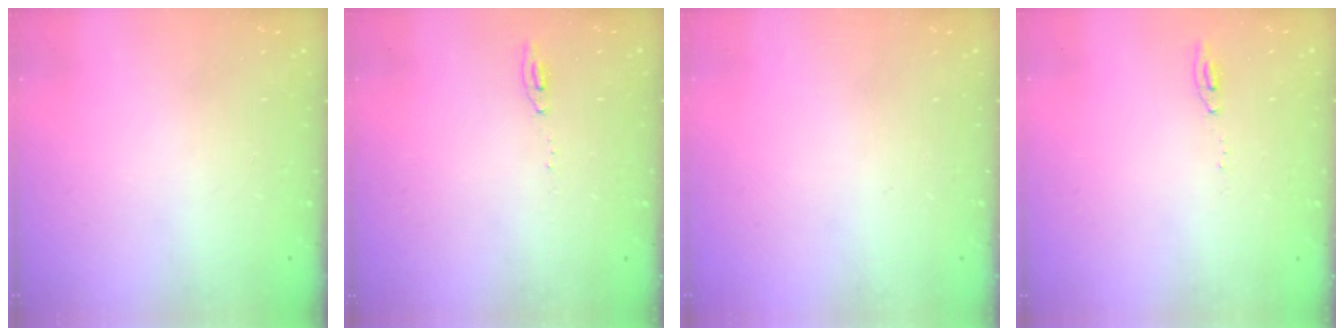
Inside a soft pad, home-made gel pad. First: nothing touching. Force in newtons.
{"total": 5.2, "press": 5.2, "slide": 0.5}
{"total": 0.0}
{"total": 5.2, "press": 5.2, "slide": 0.5}